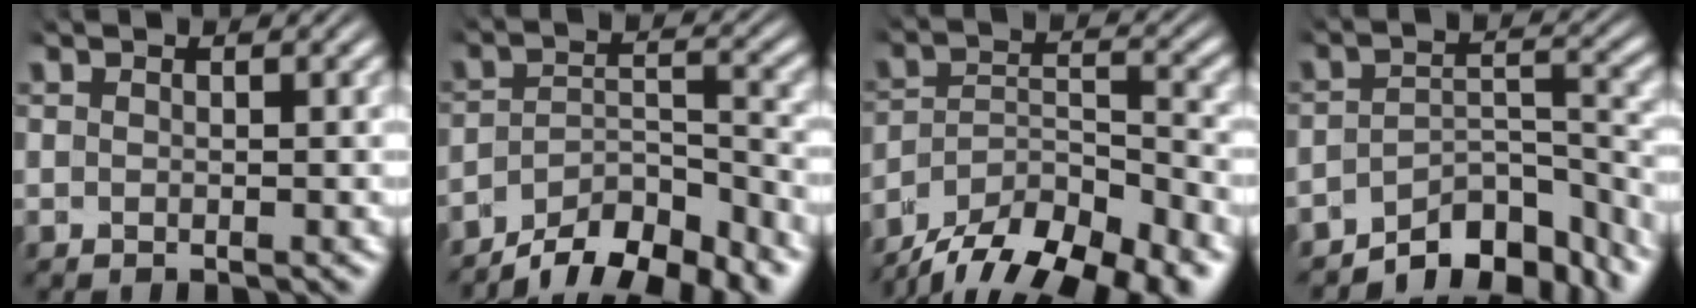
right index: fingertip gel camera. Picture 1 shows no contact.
{"total": 7.8, "force": [-5.9, 3.3, 3.9], "torque": [-0.041, -0.013, -0.090]}
{"total": 10.0, "force": [-6.5, 5.1, 5.5], "torque": [-0.080, -0.019, -0.097]}
{"total": 8.0, "force": [-6.5, 2.9, 3.7], "torque": [-0.036, -0.011, -0.099]}